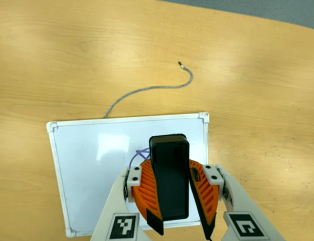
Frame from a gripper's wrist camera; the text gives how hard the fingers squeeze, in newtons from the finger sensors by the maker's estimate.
{"total": 12.5, "left": 12.4, "right": 12.7}